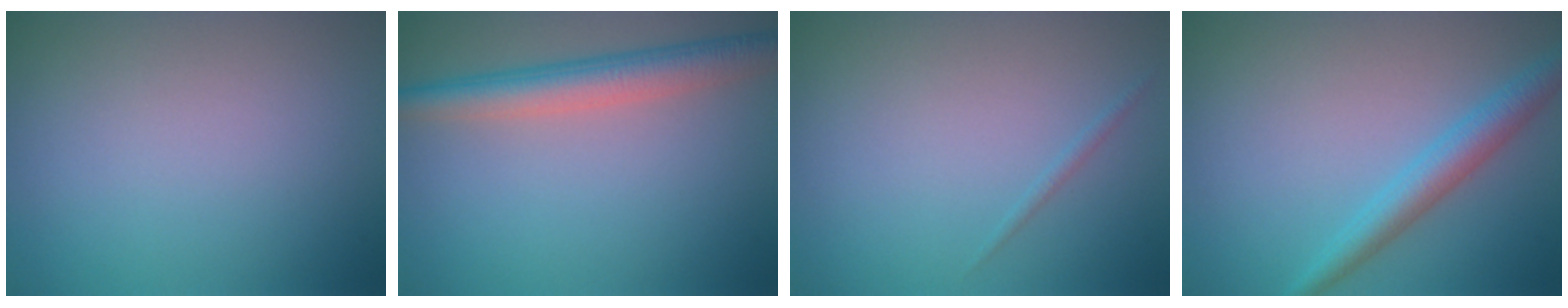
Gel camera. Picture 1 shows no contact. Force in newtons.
{"total": 4.5, "press": 4.5, "slide": 0.2}
{"total": 0.6, "press": 0.6, "slide": 0.0}
{"total": 3.2, "press": 3.2, "slide": 0.0}